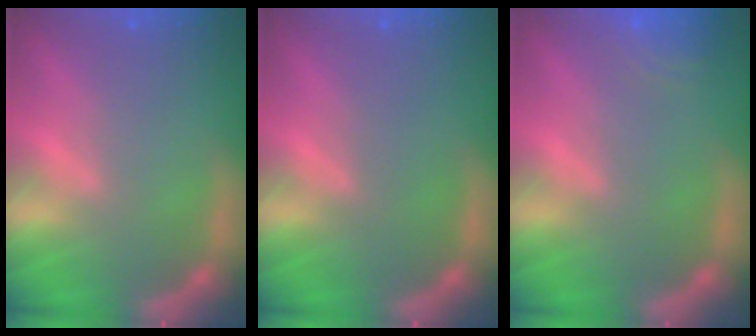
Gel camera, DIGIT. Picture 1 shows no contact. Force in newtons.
{"total": 0.0}
{"total": 3.0}